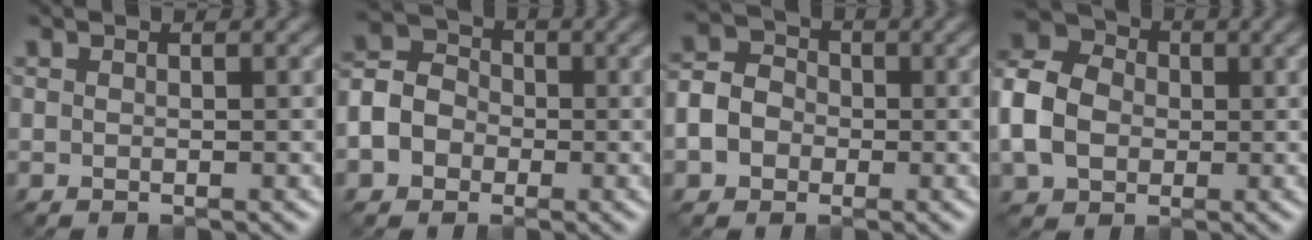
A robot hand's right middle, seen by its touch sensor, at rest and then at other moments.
{"total": 5.2, "force": [-1.8, 4.3, 2.3], "torque": [-0.043, -0.001, -0.035]}
{"total": 4.1, "force": [-1.4, 3.4, 1.8], "torque": [-0.032, -0.003, -0.023]}
{"total": 7.4, "force": [-1.2, 6.0, 4.1], "torque": [-0.115, 0.005, -0.033]}